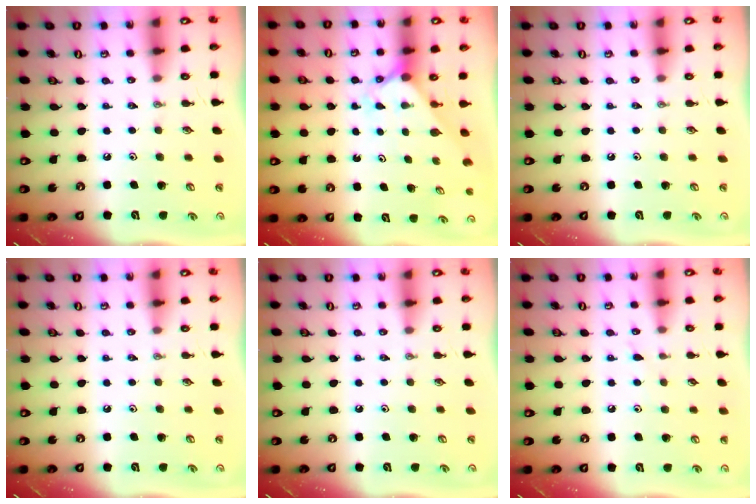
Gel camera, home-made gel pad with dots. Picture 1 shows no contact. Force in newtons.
{"total": 1.8, "press": 1.8, "slide": 0.2}
{"total": 0.0}
{"total": 0.0}
{"total": 0.0}
{"total": 5.0, "press": 4.9, "slide": 0.6}